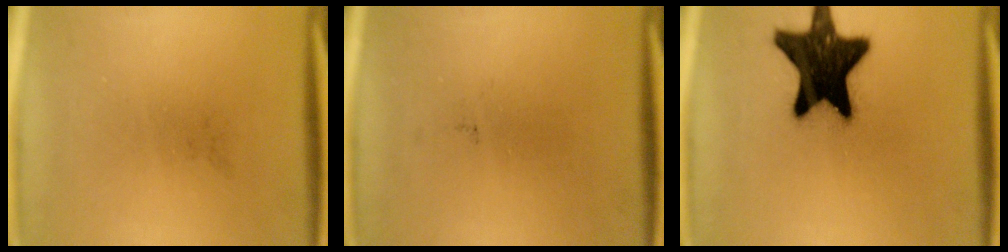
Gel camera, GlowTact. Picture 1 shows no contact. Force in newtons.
{"total": 0.0}
{"total": 19.5}